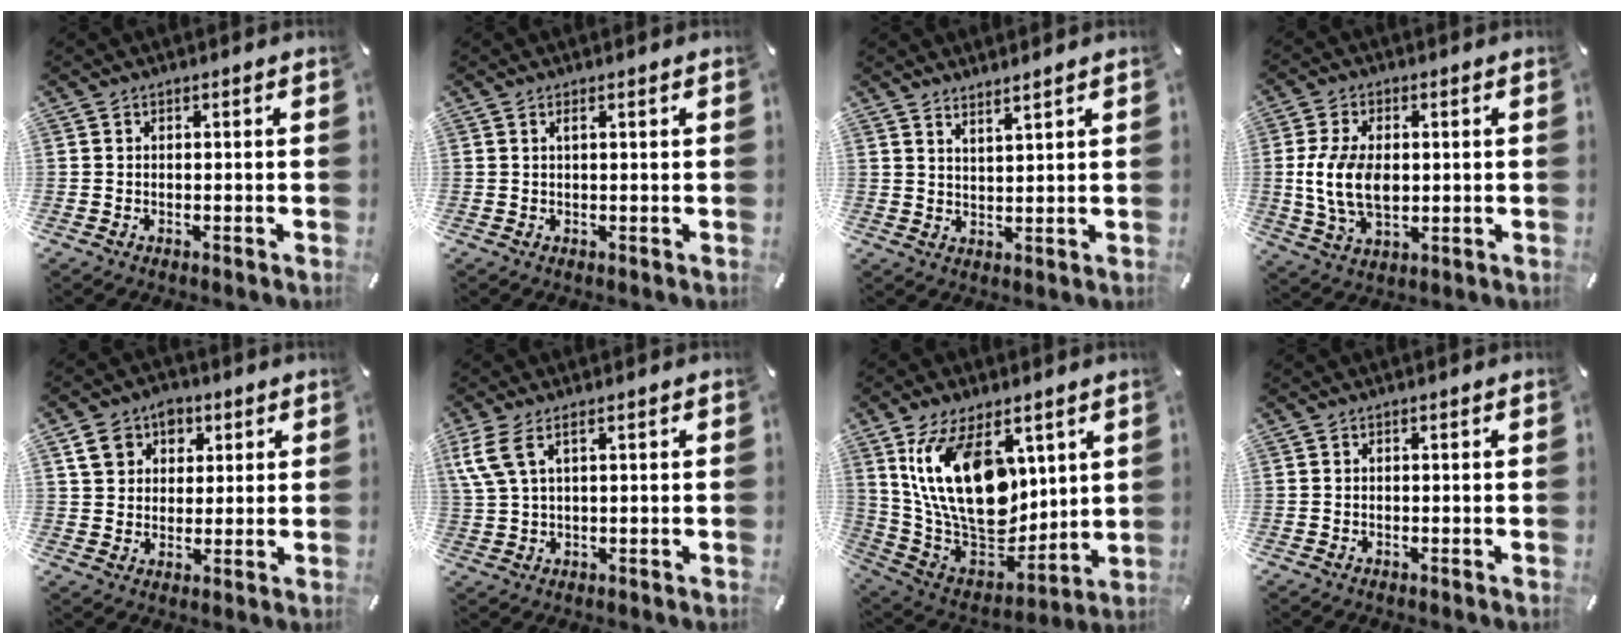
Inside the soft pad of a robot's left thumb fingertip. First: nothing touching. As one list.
[{"total": 1.2, "force": [0.5, 0.1, 1.1], "torque": [-0.021, 0.000, 0.007]}, {"total": 2.9, "force": [2.8, -0.7, 0.2], "torque": [-0.011, -0.020, 0.053]}, {"total": 11.2, "force": [0.5, 7.0, 8.7], "torque": [-0.204, 0.001, 0.007]}, {"total": 8.4, "force": [3.2, 7.3, 2.7], "torque": [-0.037, 0.002, 0.057]}, {"total": 5.6, "force": [2.4, 2.3, 4.5], "torque": [-0.113, -0.009, 0.041]}, {"total": 21.7, "force": [7.6, 12.7, 15.9], "torque": [-0.321, -0.042, 0.131]}, {"total": 0.0}]